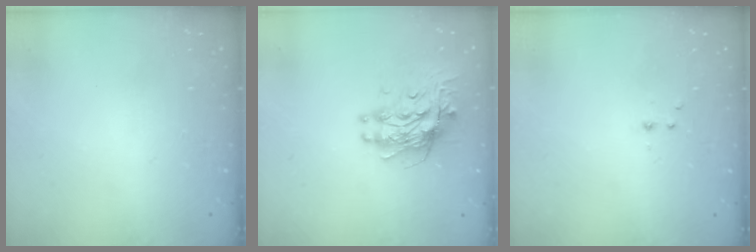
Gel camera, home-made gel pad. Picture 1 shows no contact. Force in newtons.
{"total": 10.1, "press": 10.1, "slide": 0.8}
{"total": 2.2, "press": 1.9, "slide": 1.0}